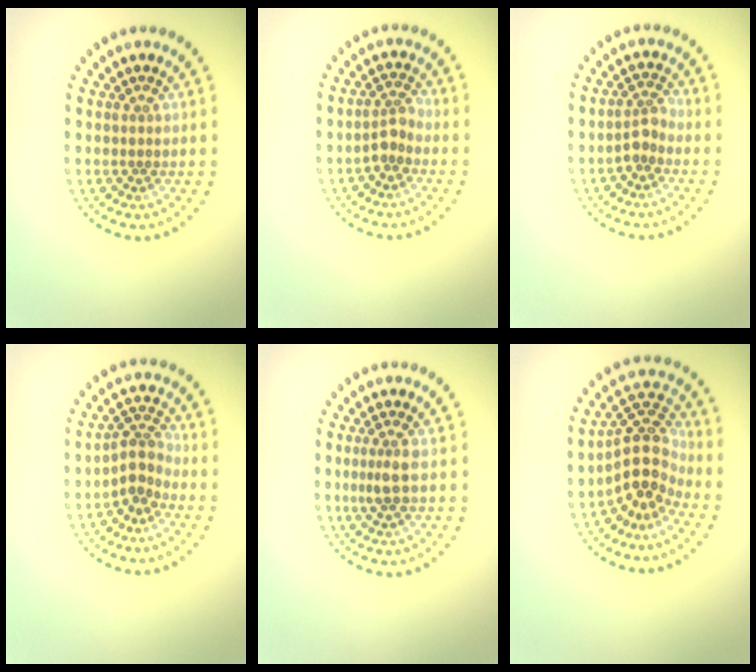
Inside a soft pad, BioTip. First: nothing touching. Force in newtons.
{"total": 1.9, "press": 1.3, "slide": 1.3}
{"total": 1.8, "press": 1.4, "slide": 1.1}
{"total": 2.7, "press": 1.9, "slide": 1.9}
{"total": 1.7, "press": 1.4, "slide": 1.1}
{"total": 4.7, "press": 3.7, "slide": 2.8}